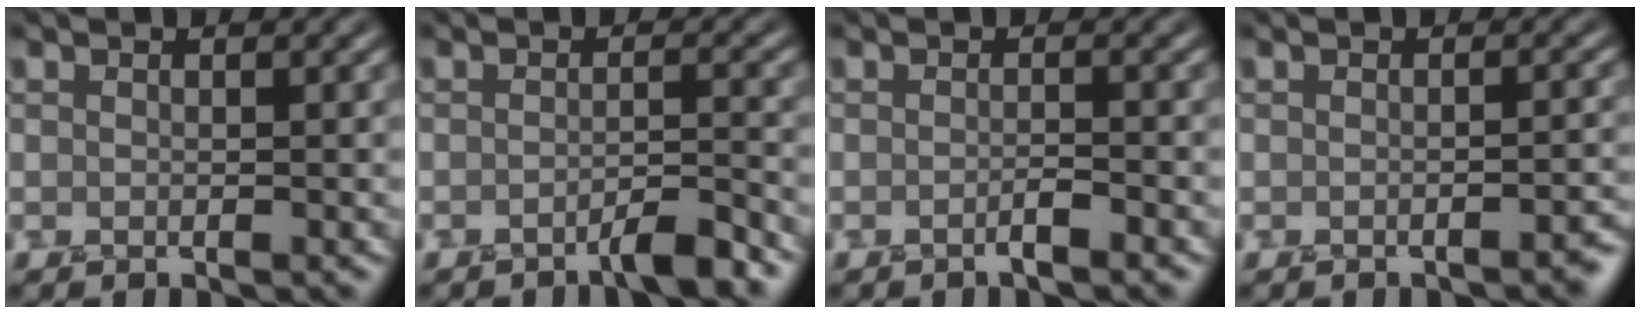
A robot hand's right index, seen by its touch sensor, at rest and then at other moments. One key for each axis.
{"total": 2.2, "fx": -1.6, "fy": 0.3, "fz": 1.5, "tx": -0.013, "ty": 0.007, "tz": -0.039}
{"total": 1.0, "fx": -0.6, "fy": 0.2, "fz": 0.8, "tx": -0.009, "ty": 0.006, "tz": -0.015}
{"total": 1.9, "fx": -1.2, "fy": 0.5, "fz": 1.4, "tx": -0.010, "ty": 0.001, "tz": -0.026}